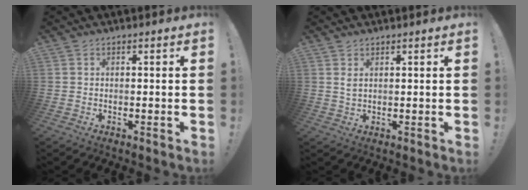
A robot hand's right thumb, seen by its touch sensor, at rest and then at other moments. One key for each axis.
{"total": 1.9, "fx": 1.0, "fy": 1.0, "fz": 1.2, "tx": -0.017, "ty": -0.002, "tz": 0.017}